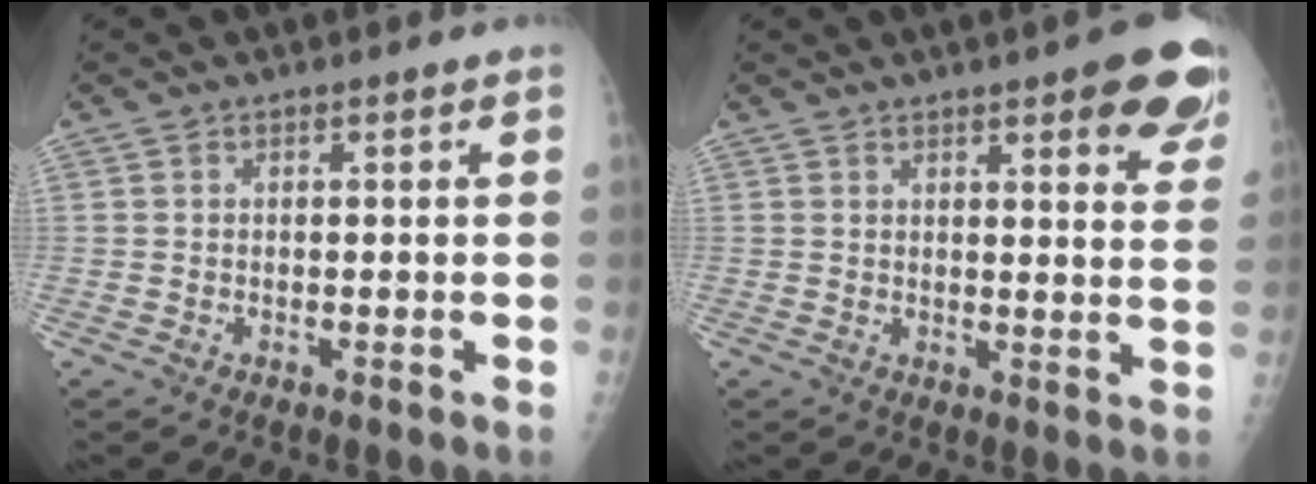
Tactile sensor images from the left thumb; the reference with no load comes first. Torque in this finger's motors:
{"motor_torque": [-0.16, 0.08, 0.15, -0.02, 0.08]}